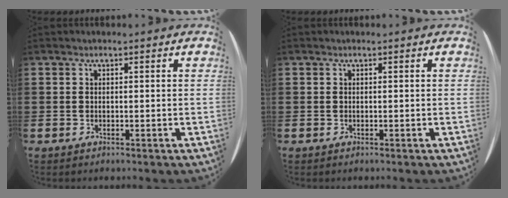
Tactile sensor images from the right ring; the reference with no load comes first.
{"total": 0.0}